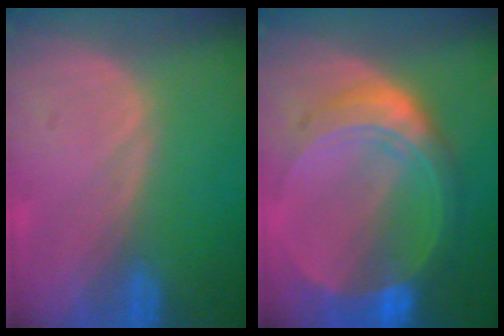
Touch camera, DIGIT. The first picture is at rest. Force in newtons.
{"total": 8.7, "press": 8.7, "slide": 0.6}